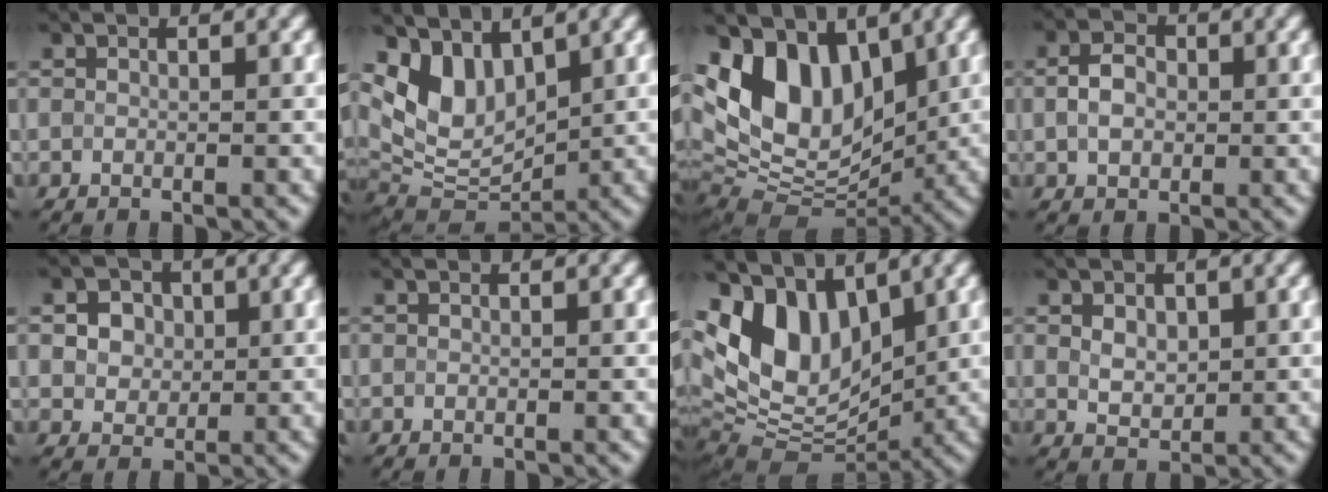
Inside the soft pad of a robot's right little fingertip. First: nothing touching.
{"total": 5.6, "force": [2.8, 3.3, 3.6], "torque": [-0.074, -0.010, 0.054]}
{"total": 11.3, "force": [3.7, 7.0, 8.1], "torque": [-0.152, 0.017, 0.054]}
{"total": 3.0, "force": [0.0, 2.1, 2.1], "torque": [-0.047, 0.007, -0.007]}
{"total": 4.9, "force": [1.6, 3.8, 2.5], "torque": [-0.052, 0.019, 0.022]}
{"total": 0.0}
{"total": 9.9, "force": [3.2, 6.1, 7.1], "torque": [-0.143, 0.010, 0.051]}
{"total": 2.4, "force": [0.6, 1.6, 1.7], "torque": [-0.037, 0.001, 0.012]}